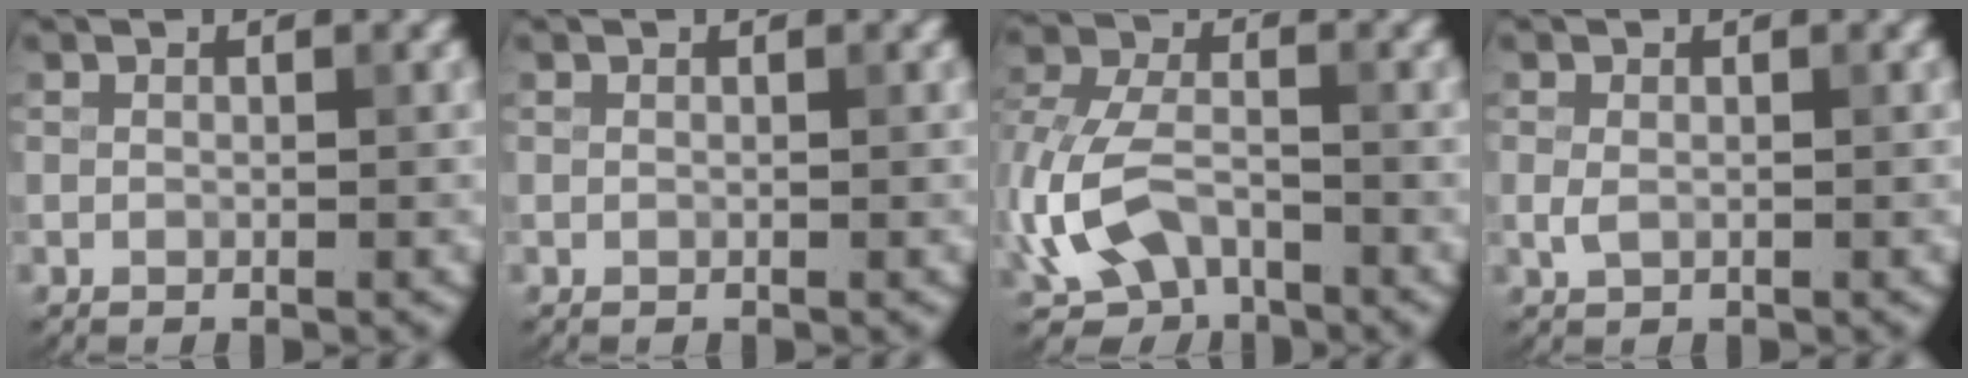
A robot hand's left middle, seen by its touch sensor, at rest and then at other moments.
{"total": 0.0}
{"total": 7.7, "force": [-3.3, 4.9, 5.0], "torque": [-0.111, -0.002, -0.074]}
{"total": 1.0, "force": [-0.1, 0.7, 0.8], "torque": [-0.019, -0.001, -0.003]}